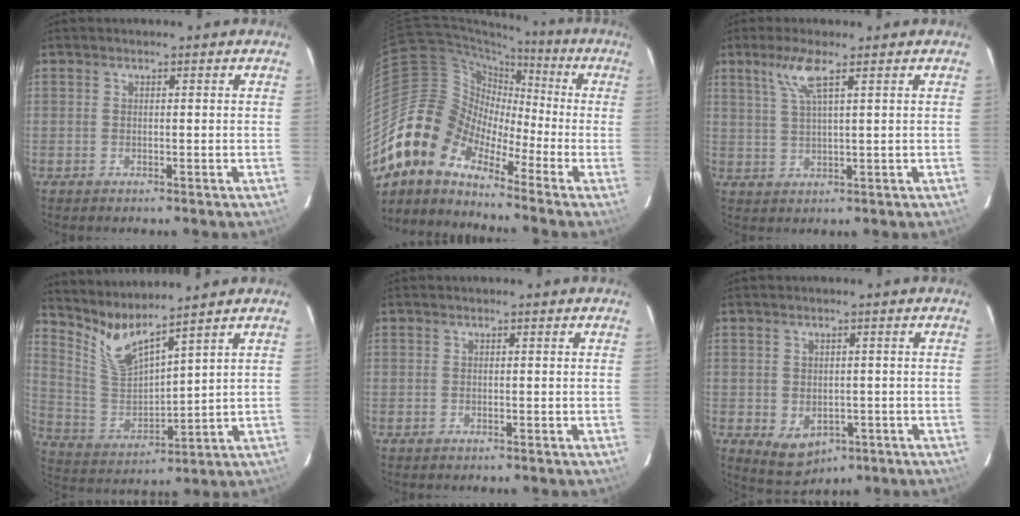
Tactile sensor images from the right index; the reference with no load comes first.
{"total": 12.3, "force": [-8.6, 7.3, 4.9], "torque": [-0.087, 0.023, -0.191]}
{"total": 5.1, "force": [2.8, 0.2, 4.2], "torque": [-0.088, 0.003, 0.060]}
{"total": 8.3, "force": [7.4, 0.0, 3.8], "torque": [-0.085, -0.022, 0.158]}
{"total": 0.0}
{"total": 5.5, "force": [-1.5, 4.5, 2.8], "torque": [-0.058, -0.007, -0.006]}